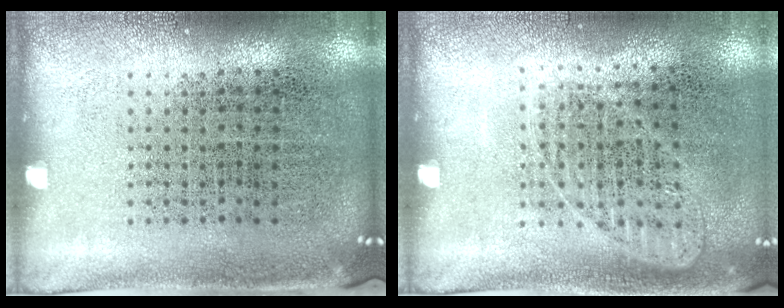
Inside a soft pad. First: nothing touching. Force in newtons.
{"total": 0.9, "press": 0.9, "slide": 0.1}